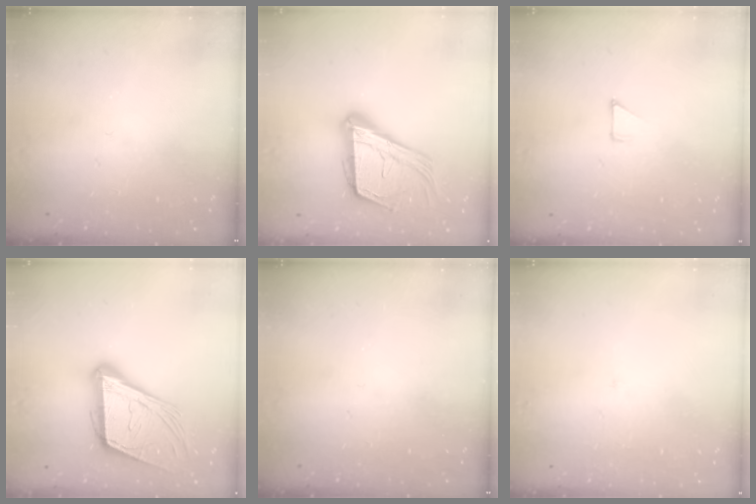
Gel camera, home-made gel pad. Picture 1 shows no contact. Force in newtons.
{"total": 19.3, "press": 18.8, "slide": 4.6}
{"total": 2.8, "press": 2.8, "slide": 0.2}
{"total": 18.8, "press": 18.4, "slide": 4.2}
{"total": 0.0}
{"total": 2.0, "press": 2.0, "slide": 0.1}